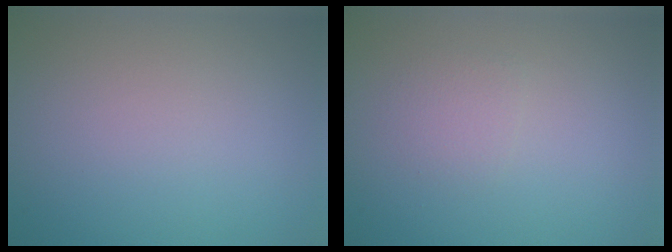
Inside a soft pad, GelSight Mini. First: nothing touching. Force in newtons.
{"total": 1.2, "press": 1.2, "slide": 0.0}